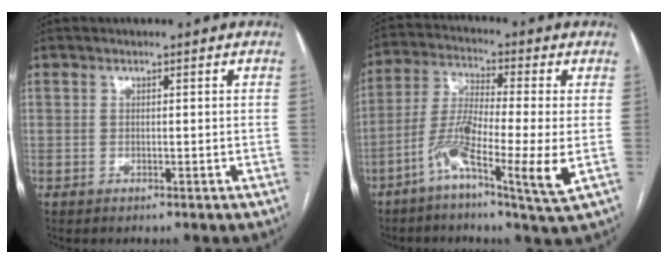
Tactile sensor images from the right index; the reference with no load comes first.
{"total": 11.2, "force": [-4.0, 0.1, 10.5], "torque": [-0.209, -0.007, -0.082]}